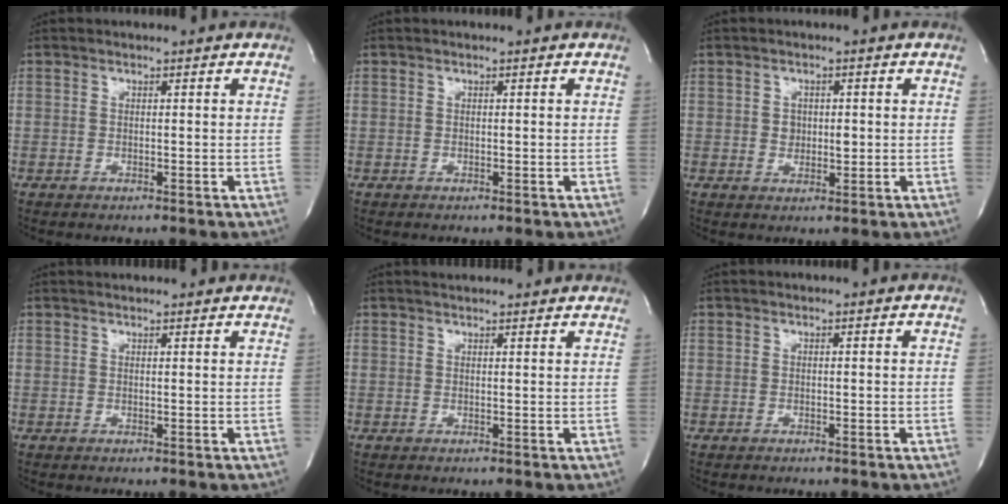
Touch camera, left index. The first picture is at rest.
{"total": 0.0}
{"total": 2.4, "force": [0.2, 1.9, 1.5], "torque": [-0.022, 0.000, 0.006]}
{"total": 5.3, "force": [5.1, 0.7, 1.4], "torque": [-0.019, 0.025, 0.055]}
{"total": 6.3, "force": [5.9, 1.1, 1.9], "torque": [-0.028, 0.026, 0.067]}
{"total": 0.0}